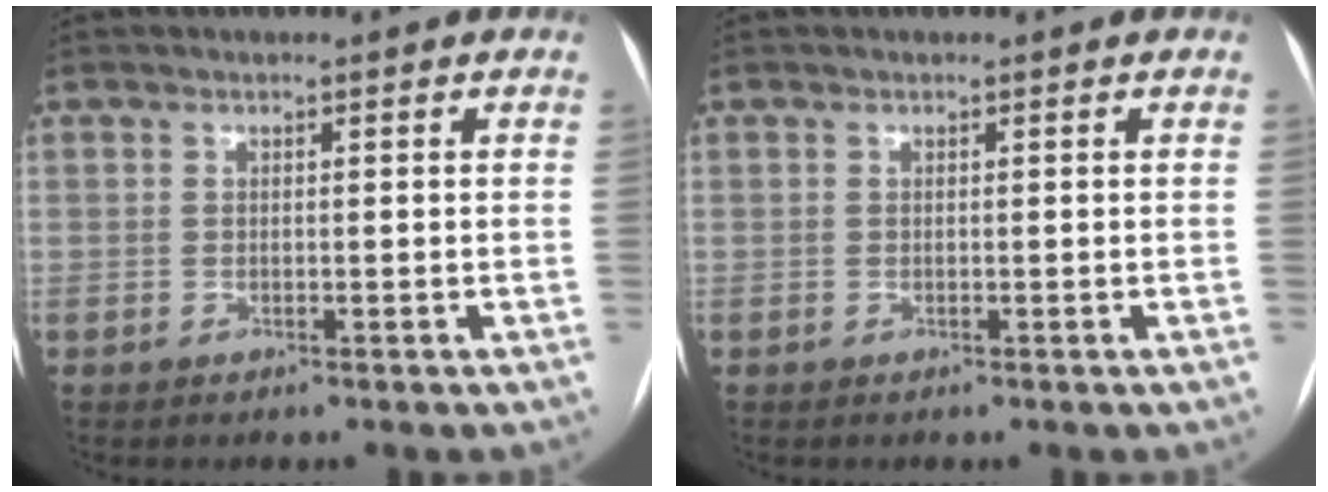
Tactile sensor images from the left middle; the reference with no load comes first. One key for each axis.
{"total": 0.0}